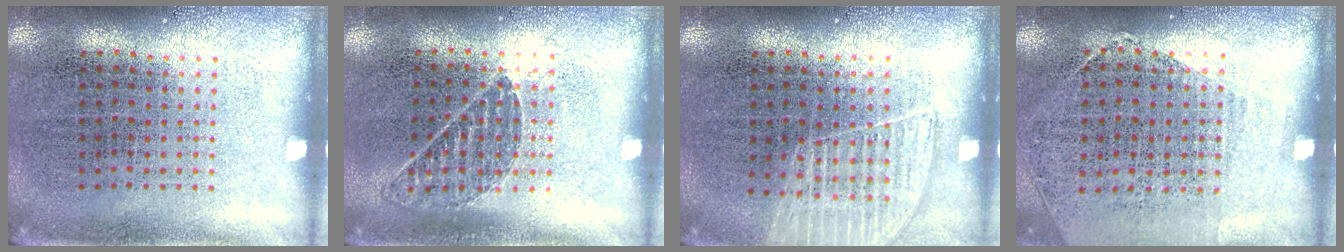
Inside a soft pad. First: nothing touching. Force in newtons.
{"total": 0.8, "press": 0.8, "slide": 0.1}
{"total": 1.2, "press": 1.2, "slide": 0.2}
{"total": 1.2, "press": 1.0, "slide": 0.7}